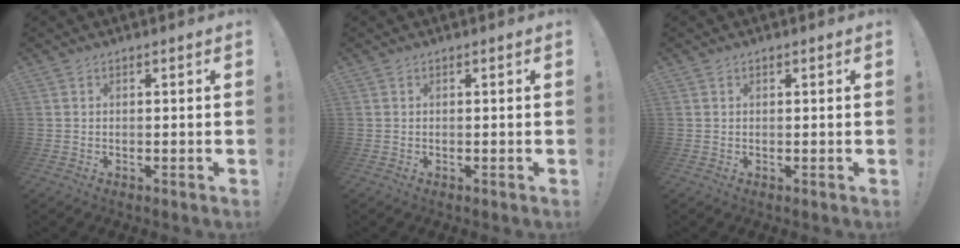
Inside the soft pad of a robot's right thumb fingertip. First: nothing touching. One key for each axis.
{"total": 0.0}
{"total": 0.0}